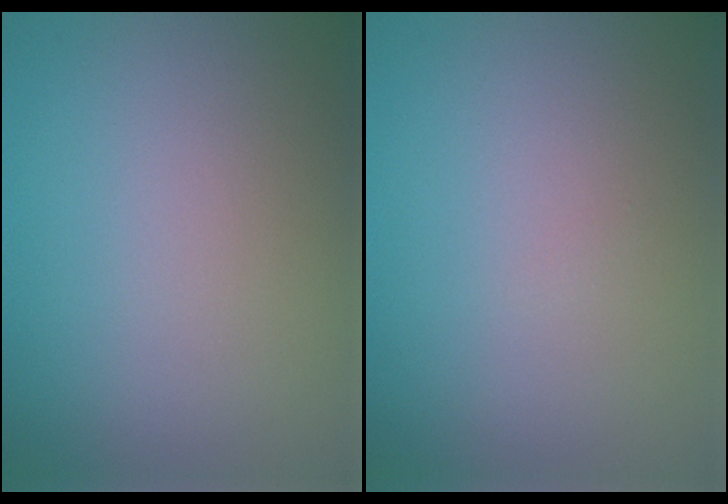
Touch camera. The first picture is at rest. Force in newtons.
{"total": 0.0}